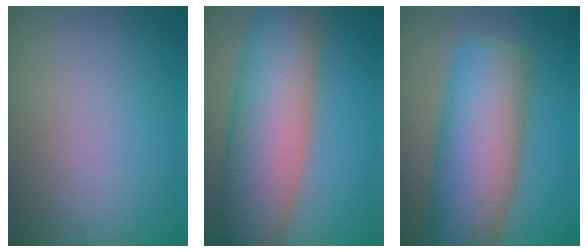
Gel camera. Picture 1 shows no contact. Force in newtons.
{"total": 11.7, "press": 11.7, "slide": 0.3}
{"total": 12.1, "press": 12.1, "slide": 0.4}